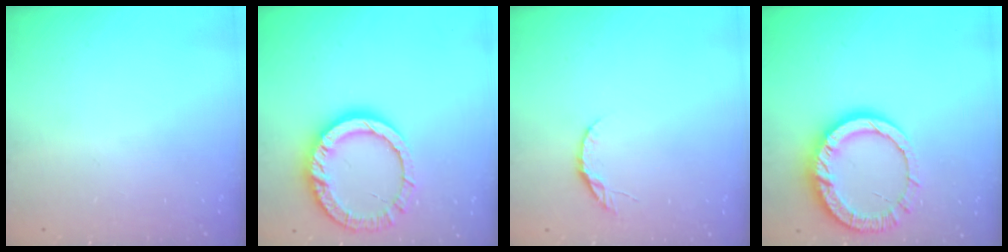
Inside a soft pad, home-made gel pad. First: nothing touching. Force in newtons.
{"total": 14.0, "press": 14.0, "slide": 1.2}
{"total": 3.8, "press": 3.8, "slide": 0.4}
{"total": 13.0, "press": 12.9, "slide": 1.3}